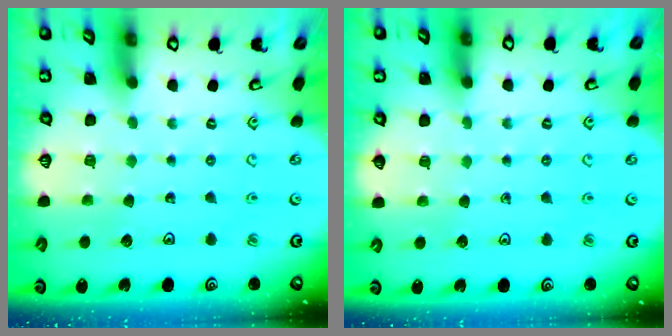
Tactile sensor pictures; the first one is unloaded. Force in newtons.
{"total": 2.9, "press": 2.8, "slide": 0.5}